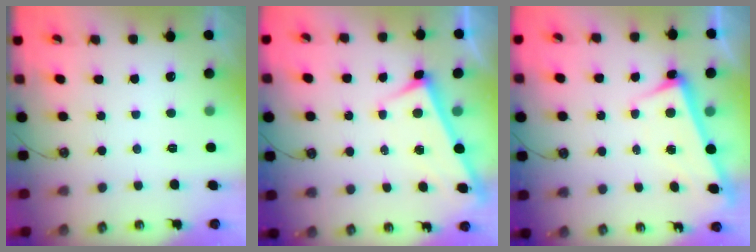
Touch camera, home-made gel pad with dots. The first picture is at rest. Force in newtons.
{"total": 3.0, "press": 3.0, "slide": 0.2}
{"total": 2.6, "press": 2.5, "slide": 0.7}